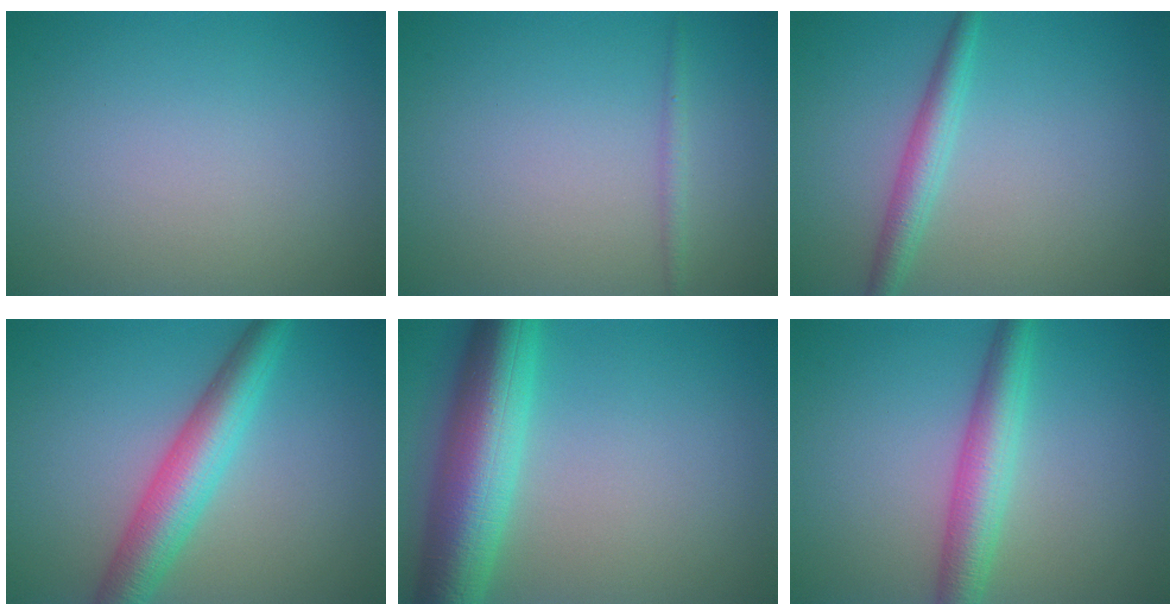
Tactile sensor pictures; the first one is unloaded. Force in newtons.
{"total": 0.9, "press": 0.9, "slide": 0.1}
{"total": 2.7, "press": 2.7, "slide": 0.1}
{"total": 5.8, "press": 5.8, "slide": 0.1}
{"total": 9.3, "press": 9.3, "slide": 0.1}
{"total": 4.5, "press": 4.5, "slide": 0.1}